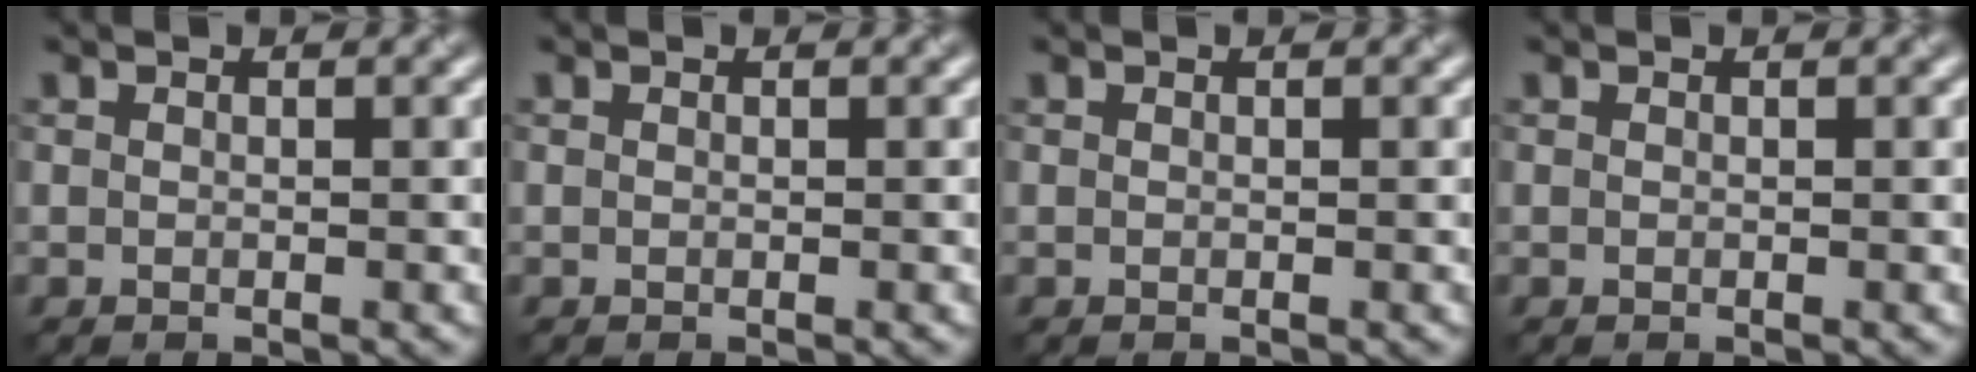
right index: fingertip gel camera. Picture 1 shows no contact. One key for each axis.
{"total": 0.0}
{"total": 0.0}
{"total": 0.0}